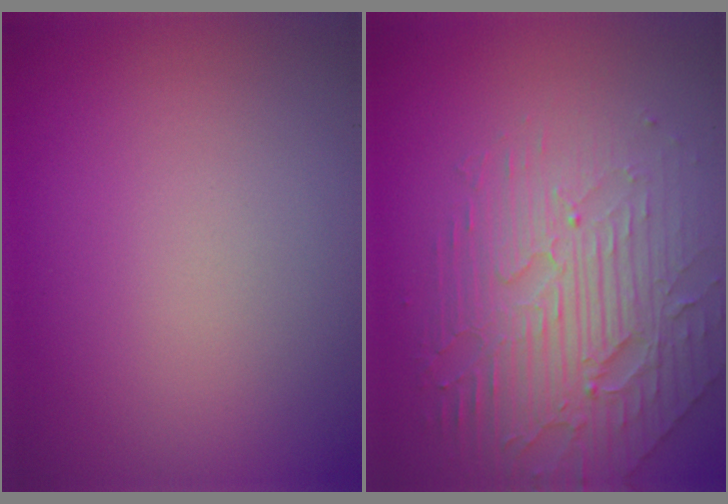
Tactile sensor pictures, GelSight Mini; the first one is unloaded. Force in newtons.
{"total": 5.9, "press": 4.5, "slide": 3.8}